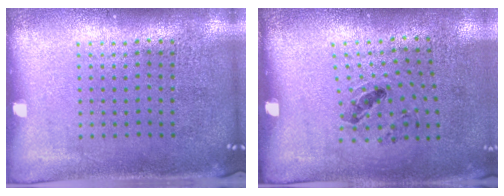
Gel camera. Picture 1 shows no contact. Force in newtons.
{"total": 1.1, "press": 0.7, "slide": 0.9}